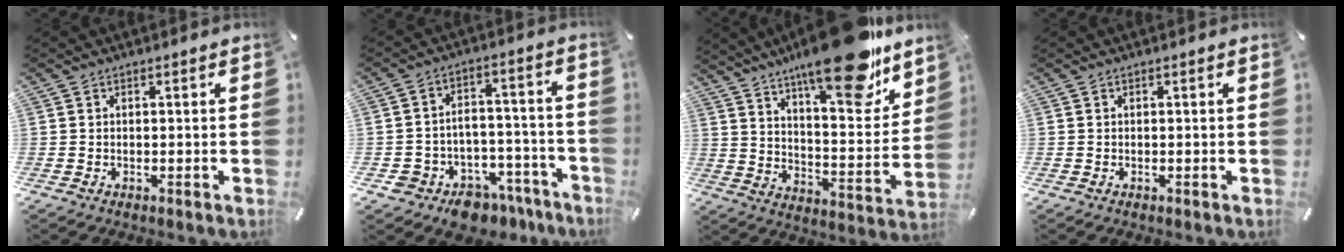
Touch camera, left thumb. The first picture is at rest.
{"total": 8.4, "force": [-6.0, 5.8, 1.2], "torque": [-0.010, 0.040, -0.100]}
{"total": 22.7, "force": [17.4, 6.5, 13.0], "torque": [-0.185, -0.127, 0.285]}
{"total": 0.0}